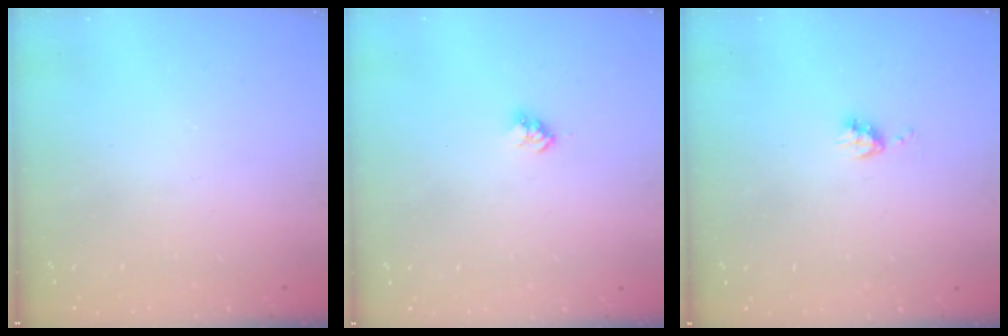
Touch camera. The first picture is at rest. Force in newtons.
{"total": 2.8, "press": 2.8, "slide": 0.4}
{"total": 5.4, "press": 5.3, "slide": 0.7}